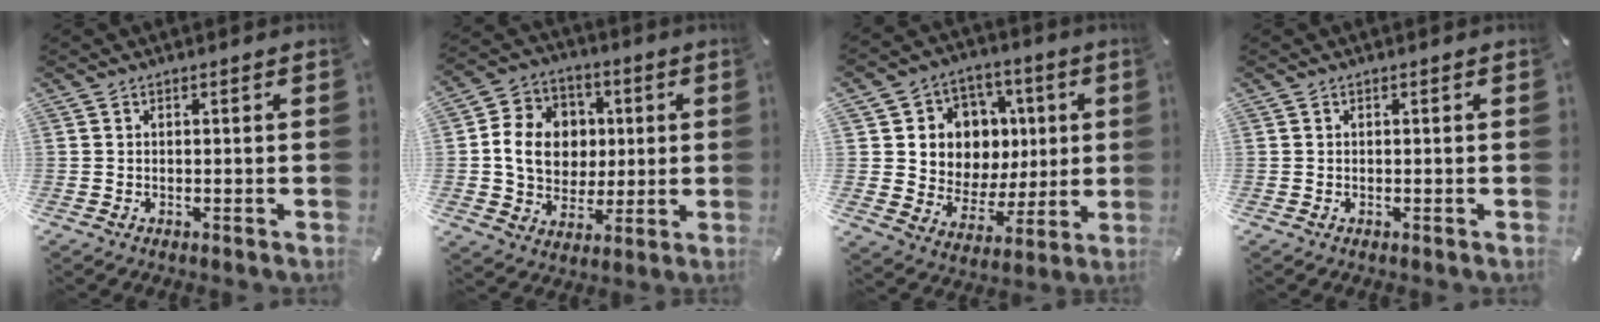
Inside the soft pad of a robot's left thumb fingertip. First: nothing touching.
{"total": 12.7, "force": [0.8, 11.4, 5.6], "torque": [-0.104, 0.013, 0.022]}
{"total": 11.4, "force": [1.7, 11.1, 1.8], "torque": [-0.026, -0.021, 0.049]}
{"total": 0.0}